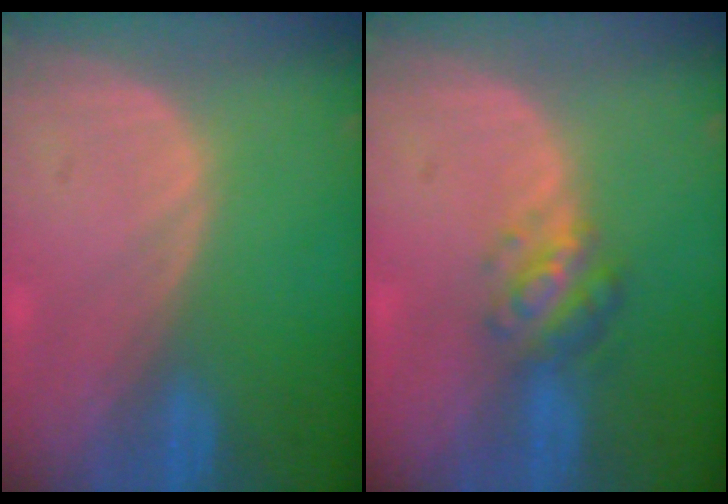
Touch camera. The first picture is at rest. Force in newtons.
{"total": 4.9, "press": 4.4, "slide": 2.0}